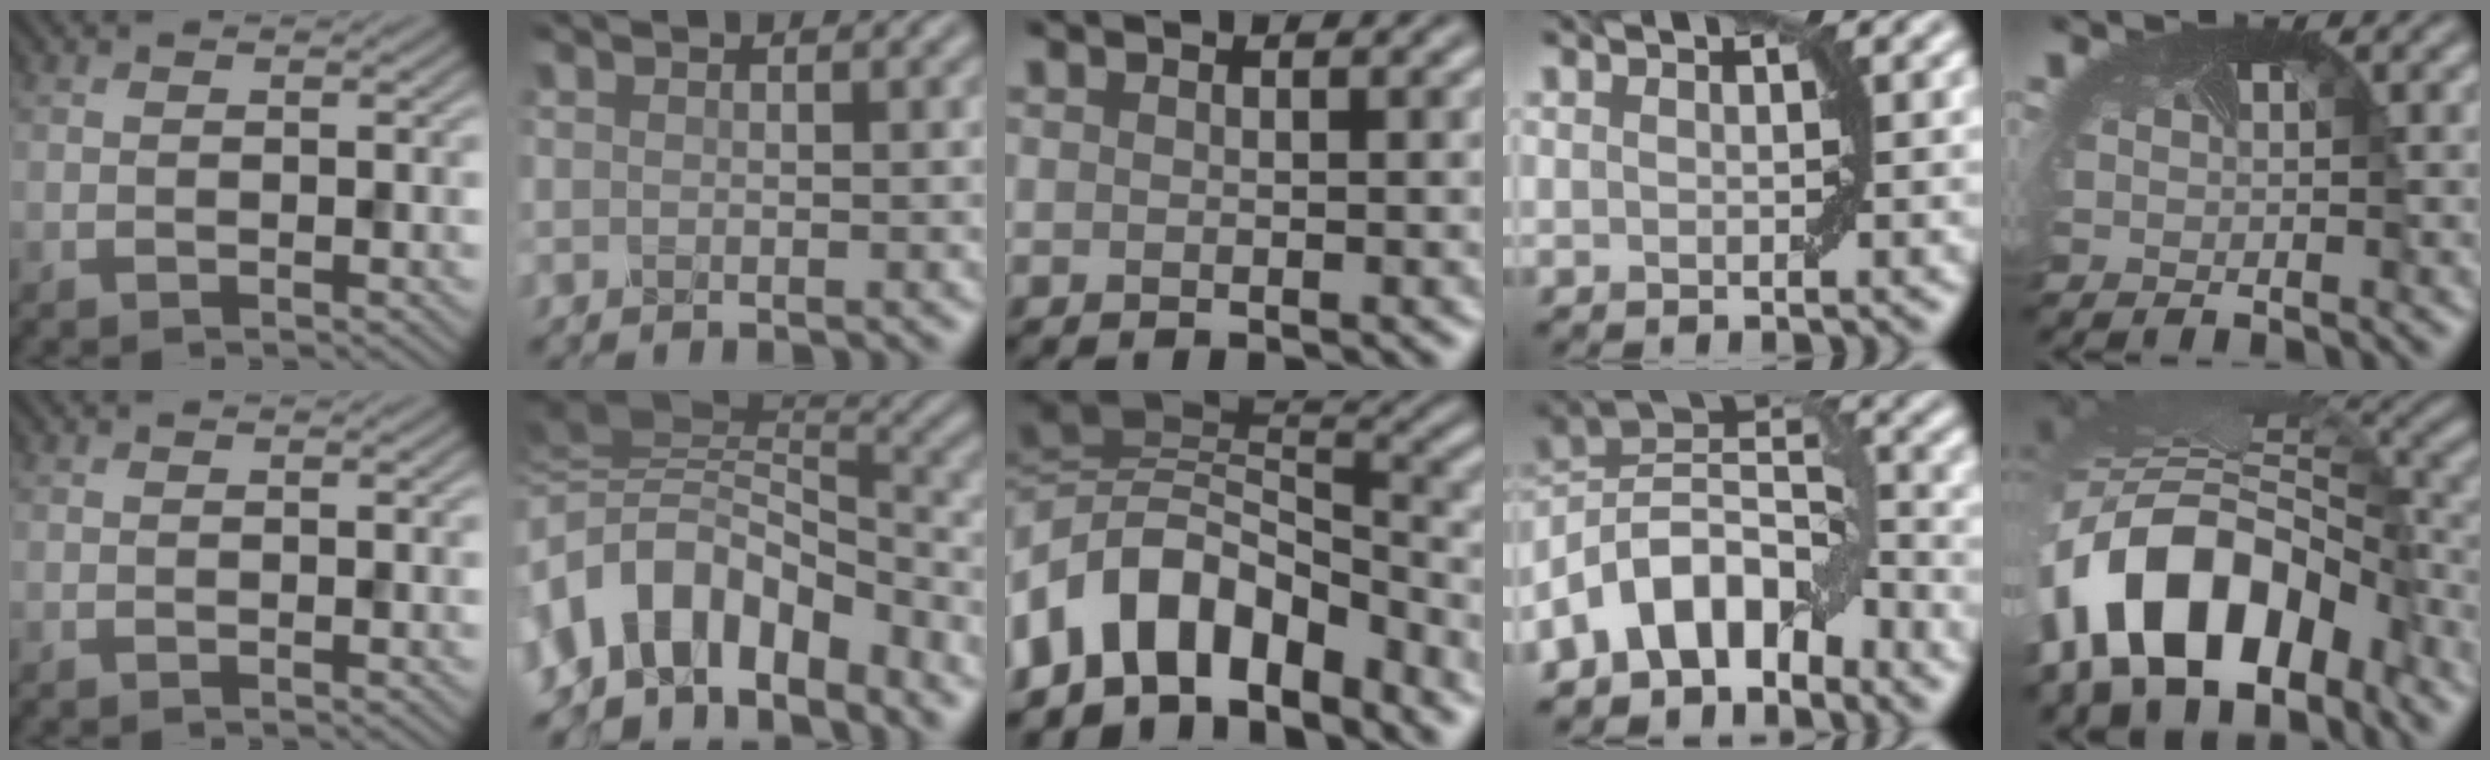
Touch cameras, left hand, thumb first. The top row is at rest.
{"index": {"total": 10.5, "force": [-4.6, 6.4, 6.9], "torque": [-0.116, 0.023, -0.088]}, "middle": {"total": 10.4, "force": [-4.7, 6.5, 6.6], "torque": [-0.113, 0.023, -0.093]}, "ring": {"total": 8.8, "force": [-5.3, 4.7, 5.1], "torque": [-0.069, 0.014, -0.116]}, "little": {"total": 14.3, "force": [-7.0, 9.0, 8.7], "torque": [-0.182, -0.015, -0.108]}}